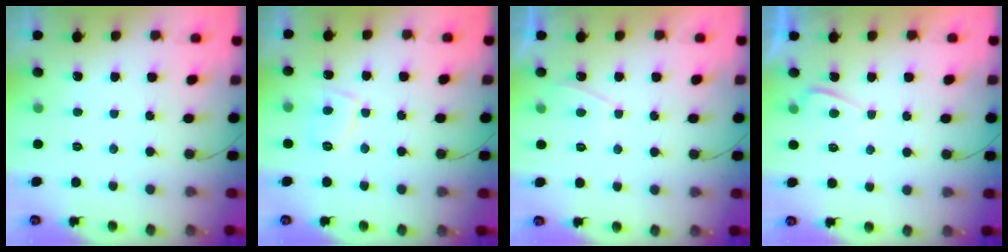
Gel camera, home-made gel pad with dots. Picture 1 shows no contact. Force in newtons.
{"total": 5.7, "press": 5.6, "slide": 1.0}
{"total": 2.3, "press": 2.2, "slide": 0.5}
{"total": 0.6, "press": 0.3, "slide": 0.5}